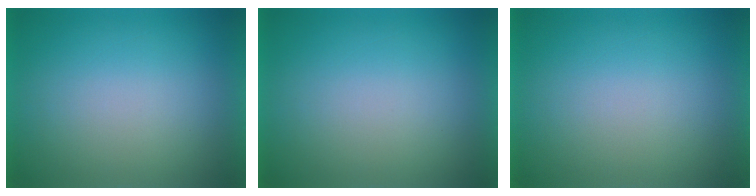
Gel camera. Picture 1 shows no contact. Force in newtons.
{"total": 0.0}
{"total": 0.0}